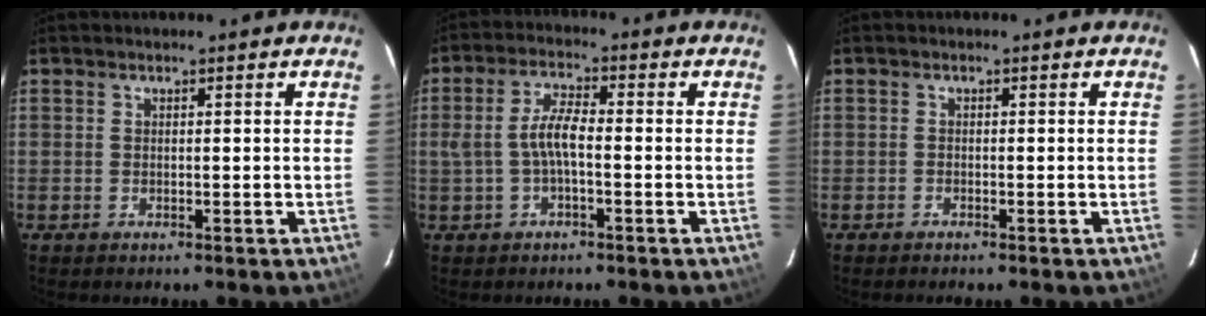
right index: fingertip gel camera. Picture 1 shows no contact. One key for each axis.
{"total": 5.2, "fx": -1.0, "fy": 1.5, "fz": 4.8, "tx": -0.102, "ty": 0.010, "tz": -0.017}
{"total": 0.5, "fx": -0.5, "fy": 0.1, "fz": 0.0, "tx": -0.003, "ty": 0.001, "tz": -0.010}